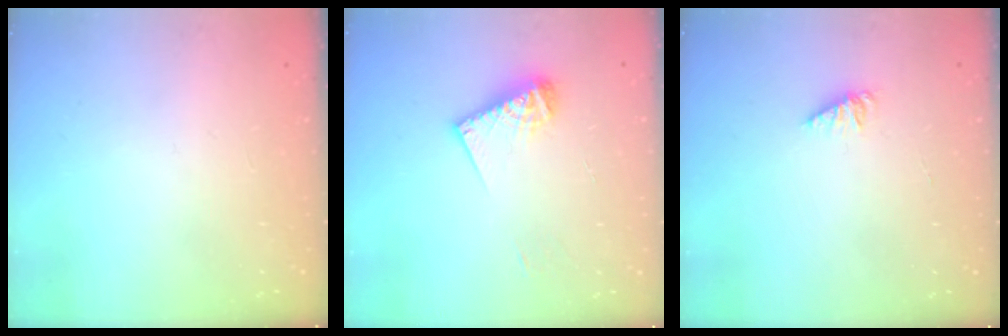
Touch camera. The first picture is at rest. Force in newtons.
{"total": 9.3, "press": 9.2, "slide": 1.1}
{"total": 1.4, "press": 1.4, "slide": 0.2}